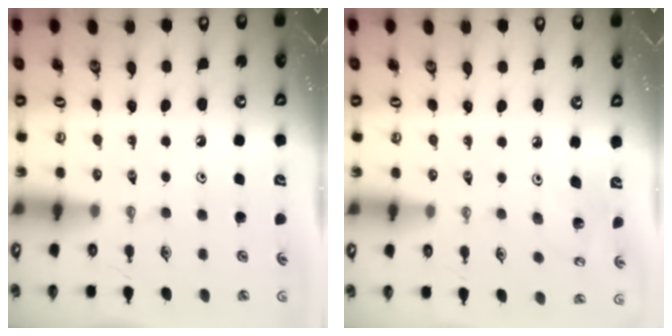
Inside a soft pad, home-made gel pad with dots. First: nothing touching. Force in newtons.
{"total": 3.8, "press": 3.6, "slide": 1.3}